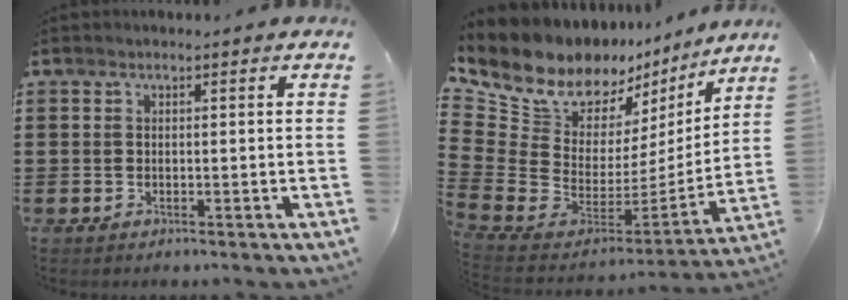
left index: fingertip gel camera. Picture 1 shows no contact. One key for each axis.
{"total": 11.0, "fx": 8.5, "fy": 6.2, "fz": 3.2, "tx": -0.105, "ty": -0.082, "tz": 0.151}